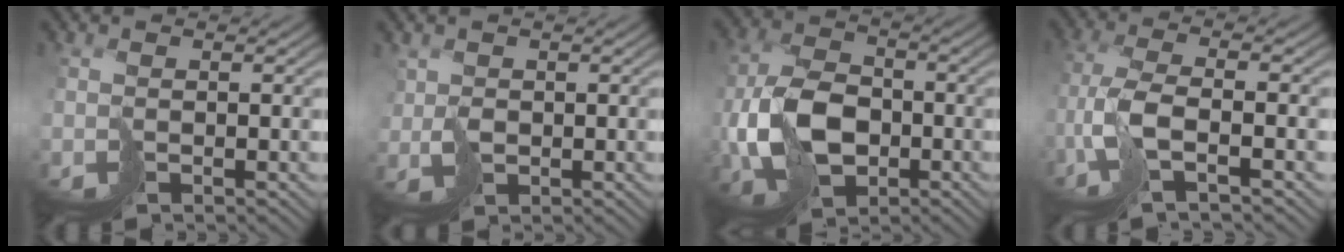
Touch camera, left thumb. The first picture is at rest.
{"total": 2.1, "force": [0.7, 1.8, 0.6], "torque": [-0.018, -0.008, 0.014]}
{"total": 10.3, "force": [-1.8, 7.1, 7.3], "torque": [-0.178, -0.011, -0.044]}
{"total": 5.9, "force": [-1.9, 1.5, 5.4], "torque": [-0.115, 0.002, -0.055]}